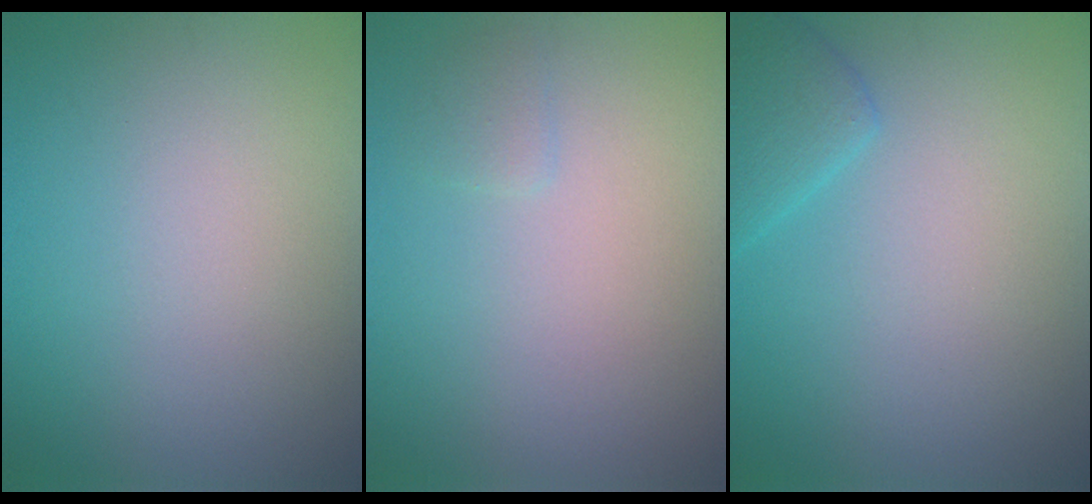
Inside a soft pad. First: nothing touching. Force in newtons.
{"total": 0.8, "press": 0.8, "slide": 0.1}
{"total": 2.2, "press": 2.2, "slide": 0.1}